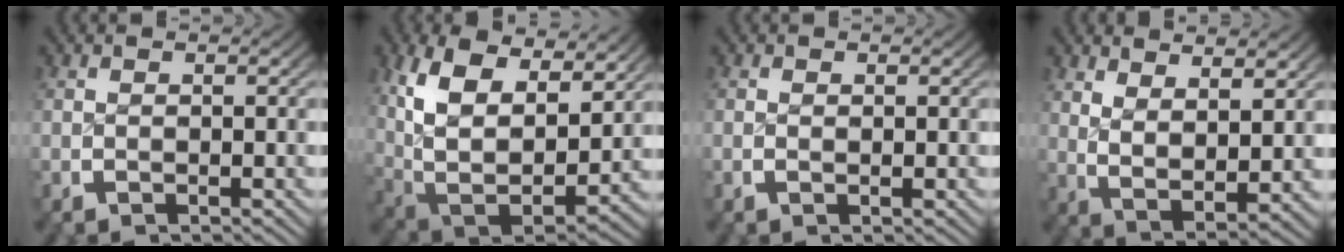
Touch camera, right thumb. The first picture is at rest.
{"total": 13.3, "force": [0.6, 9.3, 9.5], "torque": [-0.246, -0.067, 0.039]}
{"total": 0.0}
{"total": 5.4, "force": [1.3, 3.0, 4.2], "torque": [-0.088, -0.026, 0.039]}